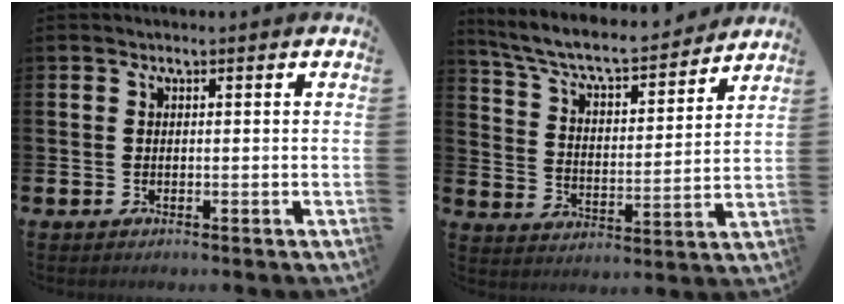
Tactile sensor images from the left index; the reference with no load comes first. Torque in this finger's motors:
{"motor_torque": [1.01, -1.13, 0.77, 0.21]}